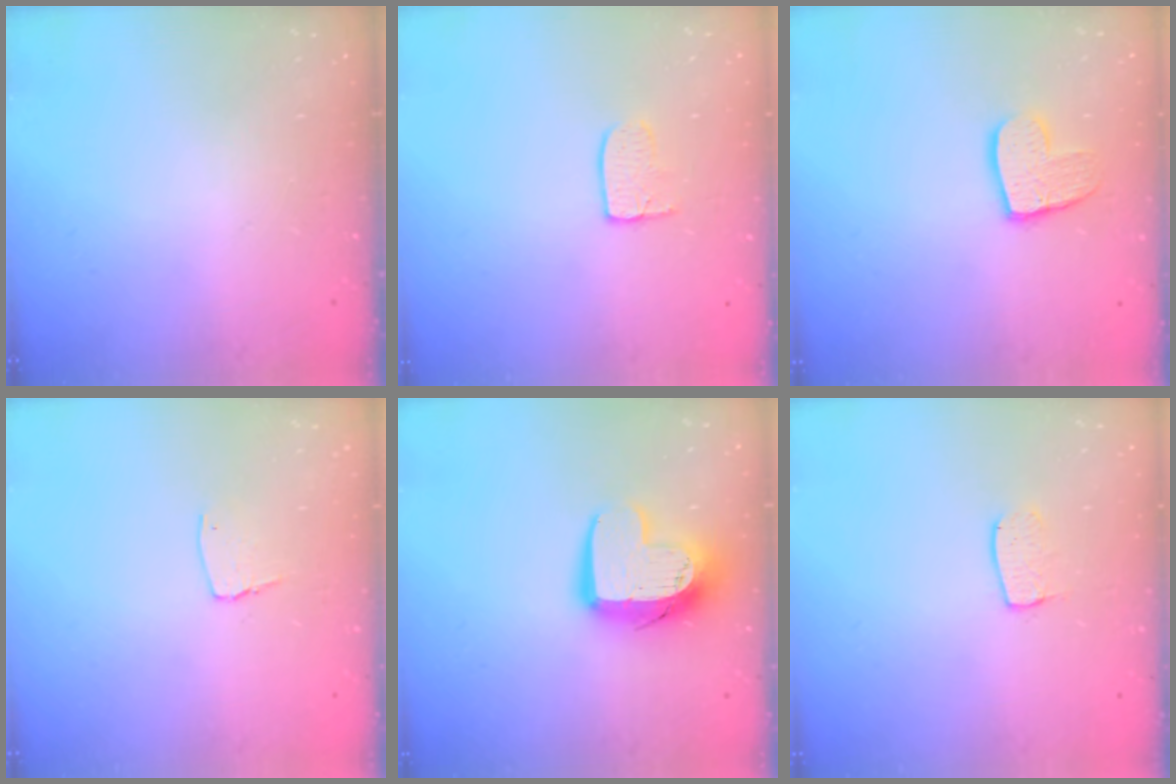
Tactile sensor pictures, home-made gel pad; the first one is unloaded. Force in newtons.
{"total": 4.9, "press": 4.9, "slide": 0.3}
{"total": 10.8, "press": 10.7, "slide": 0.7}
{"total": 5.4, "press": 5.3, "slide": 0.5}
{"total": 12.4, "press": 12.4, "slide": 1.0}
{"total": 6.0, "press": 6.0, "slide": 0.4}